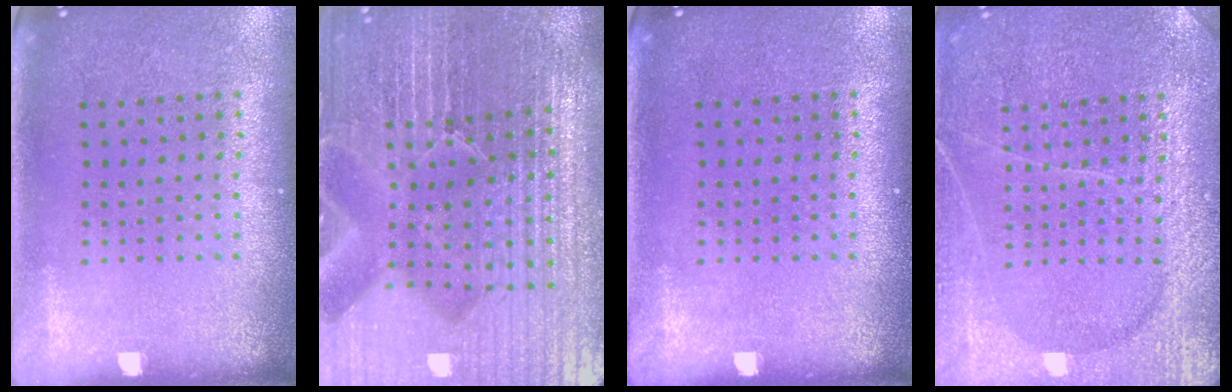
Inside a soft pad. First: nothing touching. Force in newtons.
{"total": 7.1, "press": 6.2, "slide": 3.4}
{"total": 0.0}
{"total": 3.6, "press": 3.6, "slide": 0.4}